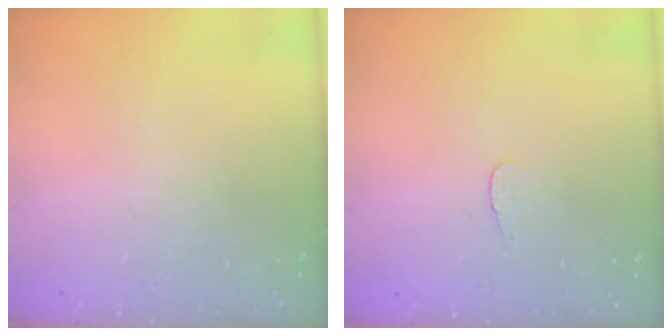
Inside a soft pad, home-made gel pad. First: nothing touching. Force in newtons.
{"total": 2.8, "press": 2.8, "slide": 0.3}